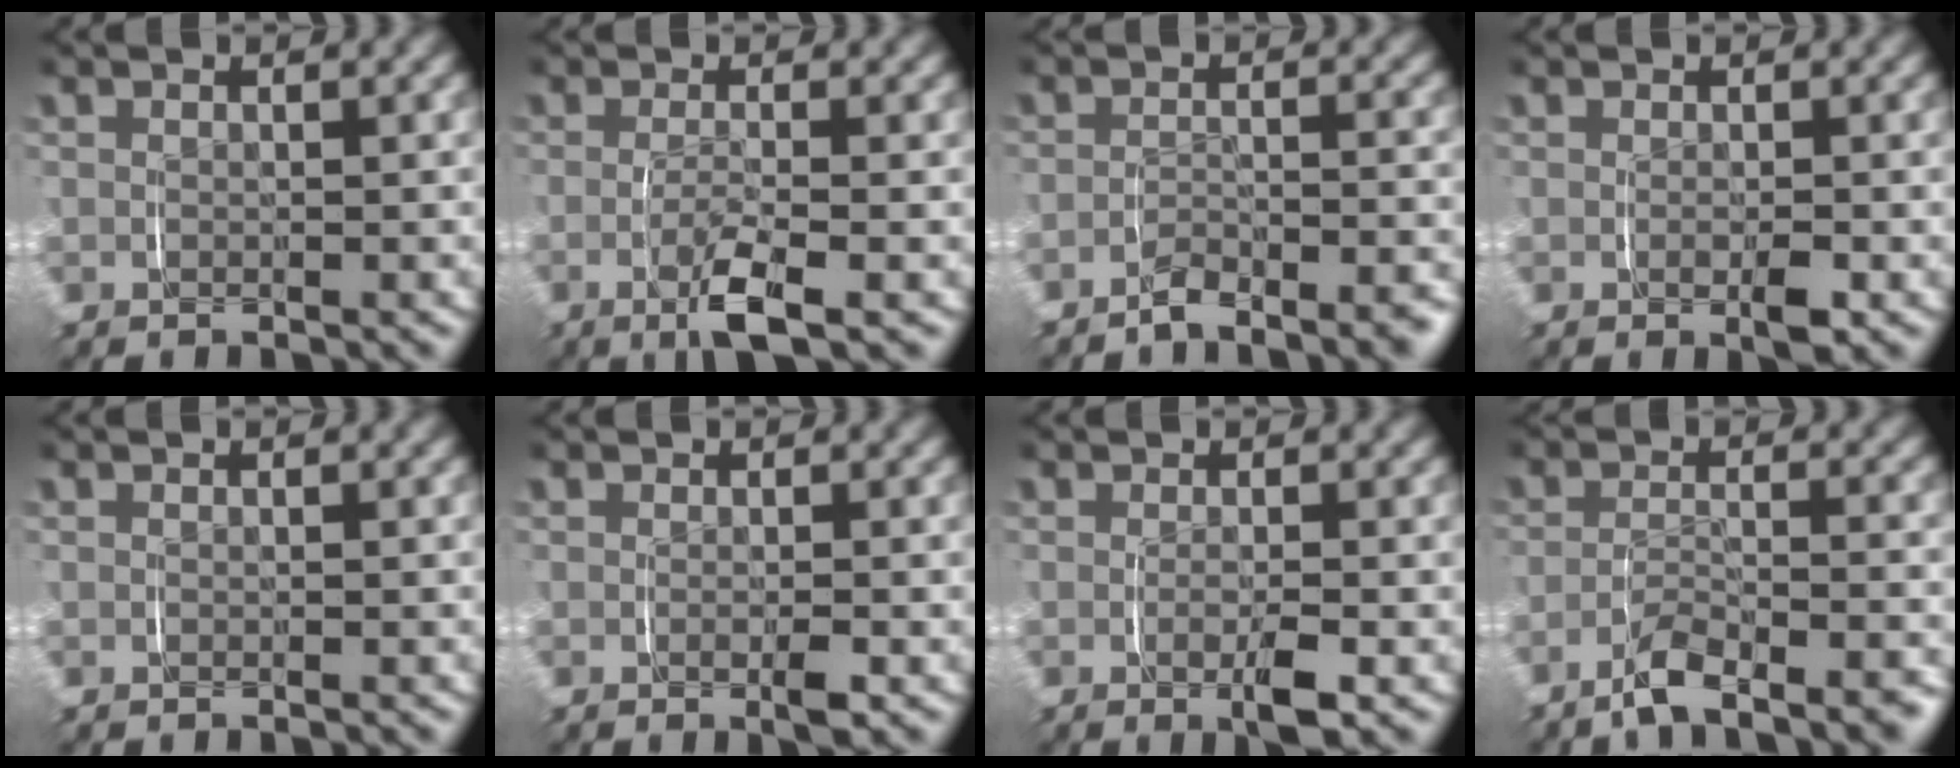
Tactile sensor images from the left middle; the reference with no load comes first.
{"total": 3.4, "force": [-1.2, 0.4, 3.1], "torque": [-0.058, -0.011, -0.019]}
{"total": 3.1, "force": [-2.8, 0.5, 1.3], "torque": [-0.019, 0.005, -0.054]}
{"total": 1.4, "force": [-0.4, 0.3, 1.3], "torque": [-0.021, -0.003, -0.005]}
{"total": 0.0}
{"total": 1.1, "force": [-0.3, 0.1, 1.1], "torque": [-0.017, -0.001, -0.004]}
{"total": 2.1, "force": [-0.6, 0.3, 2.0], "torque": [-0.034, -0.005, -0.007]}
{"total": 3.8, "force": [-3.2, 0.6, 2.1], "torque": [-0.036, 0.001, -0.057]}